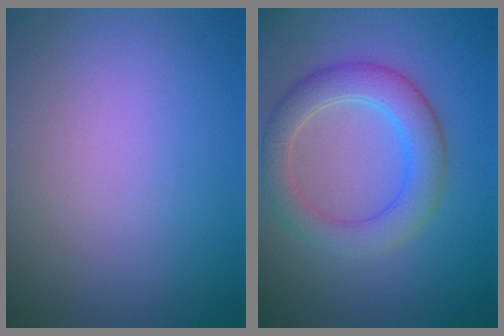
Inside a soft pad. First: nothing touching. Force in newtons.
{"total": 4.7, "press": 4.7, "slide": 0.1}